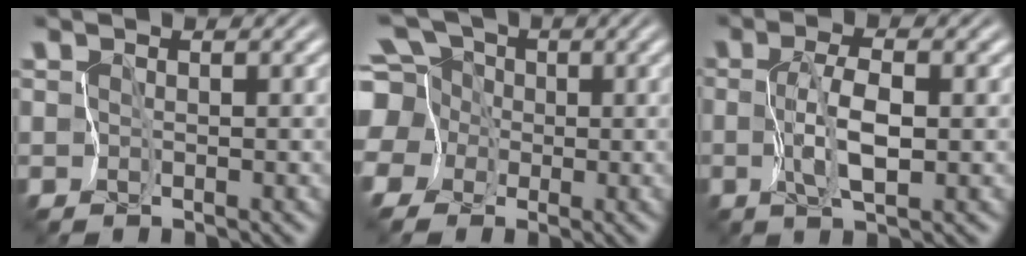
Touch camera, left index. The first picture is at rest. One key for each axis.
{"total": 11.2, "fx": 2.2, "fy": 9.9, "fz": 4.7, "tx": -0.129, "ty": 0.028, "tz": 0.001}
{"total": 3.0, "fx": -0.3, "fy": 0.6, "fz": 2.9, "tx": -0.066, "ty": -0.002, "tz": -0.002}